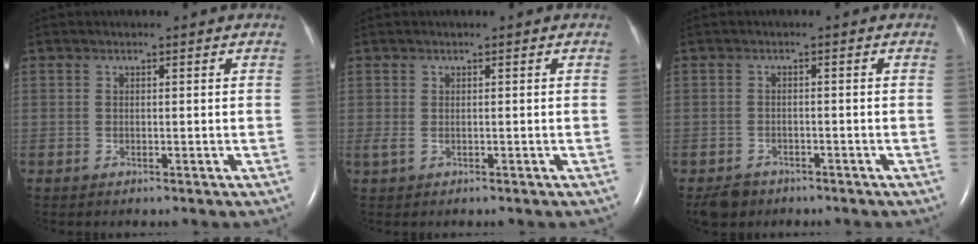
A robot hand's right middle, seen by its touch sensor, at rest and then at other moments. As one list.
[{"total": 0.9, "force": [-0.1, 0.4, 0.8], "torque": [-0.023, -0.003, 0.000]}, {"total": 3.2, "force": [-2.5, 1.9, 0.5], "torque": [-0.017, 0.001, -0.038]}]